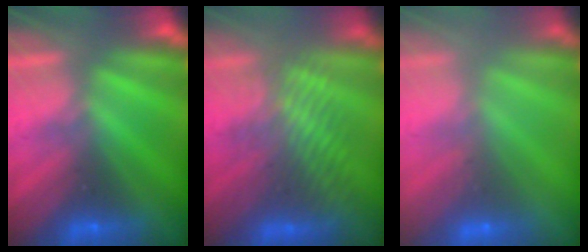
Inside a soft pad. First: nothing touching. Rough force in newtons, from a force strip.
{"total": 3.3}
{"total": 2.4}